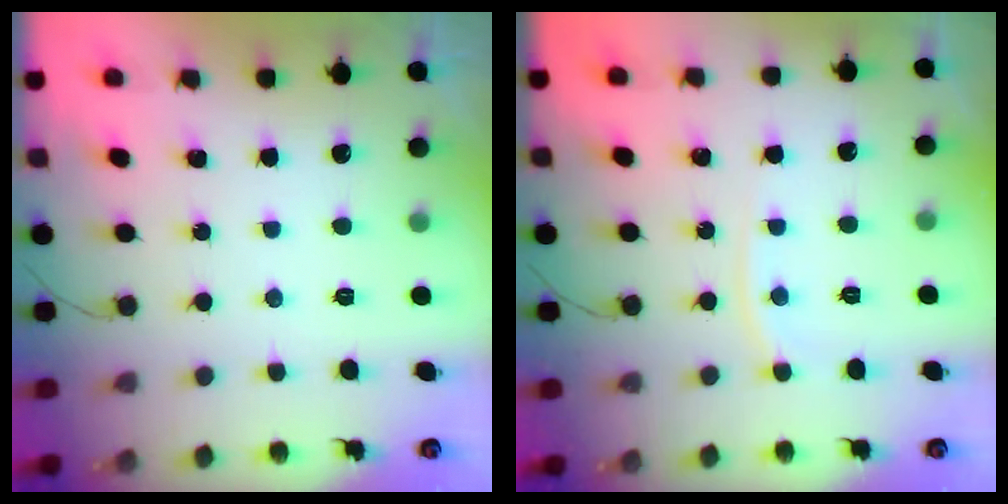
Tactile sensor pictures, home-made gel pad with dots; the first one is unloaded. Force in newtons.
{"total": 4.5, "press": 4.5, "slide": 0.6}